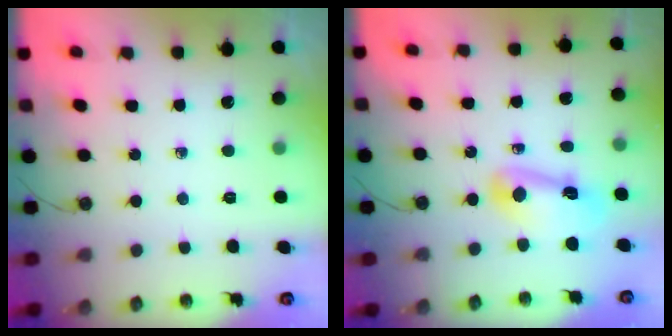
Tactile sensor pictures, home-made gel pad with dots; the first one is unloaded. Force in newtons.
{"total": 10.5, "press": 10.4, "slide": 1.3}